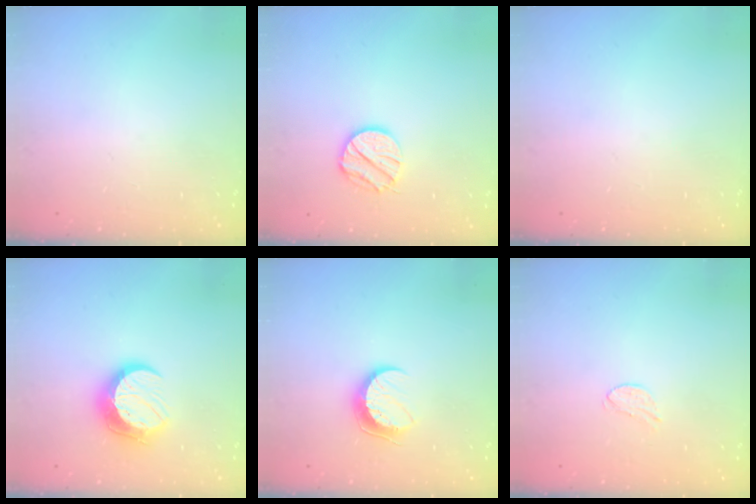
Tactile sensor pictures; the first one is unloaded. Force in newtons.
{"total": 11.2, "press": 11.2, "slide": 1.0}
{"total": 0.0}
{"total": 13.9, "press": 13.8, "slide": 0.7}
{"total": 7.6, "press": 7.6, "slide": 0.7}
{"total": 5.7, "press": 5.7, "slide": 0.5}